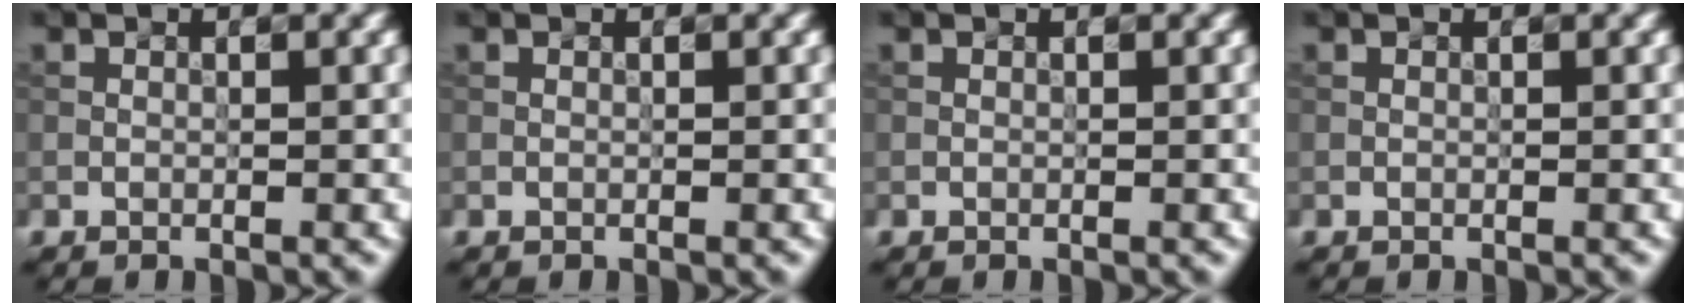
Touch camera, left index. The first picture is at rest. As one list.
[{"total": 0.0}, {"total": 0.0}, {"total": 0.0}]